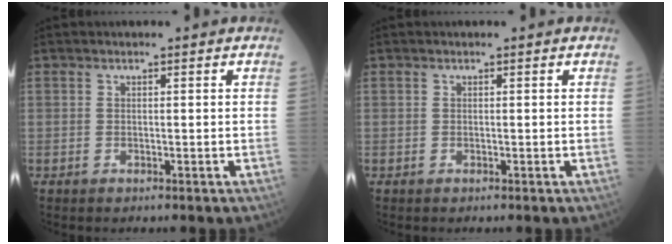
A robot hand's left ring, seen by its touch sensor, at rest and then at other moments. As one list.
[{"total": 0.0}]